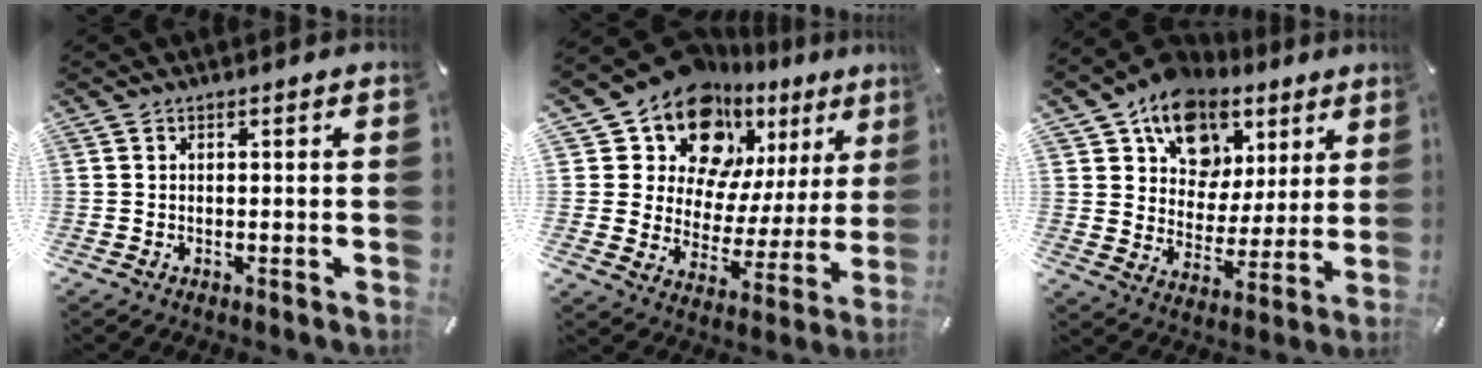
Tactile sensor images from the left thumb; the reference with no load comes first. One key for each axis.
{"total": 16.3, "fx": 11.8, "fy": 9.9, "fz": 5.4, "tx": -0.097, "ty": -0.106, "tz": 0.208}
{"total": 13.9, "fx": 7.7, "fy": 10.7, "fz": 4.3, "tx": -0.077, "ty": -0.042, "tz": 0.146}